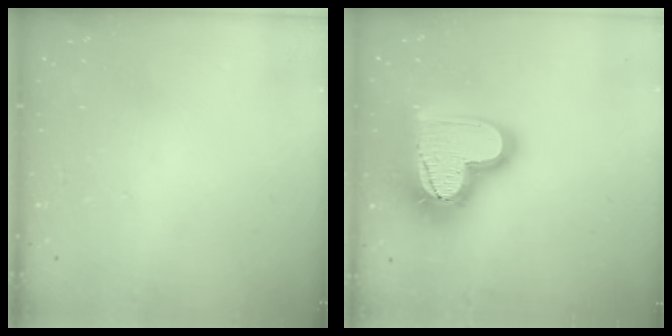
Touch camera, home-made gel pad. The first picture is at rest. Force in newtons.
{"total": 25.3, "press": 25.2, "slide": 2.1}